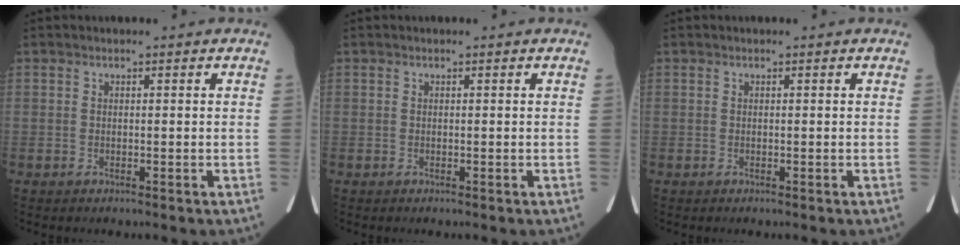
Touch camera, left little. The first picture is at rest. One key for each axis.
{"total": 0.0}
{"total": 0.0}